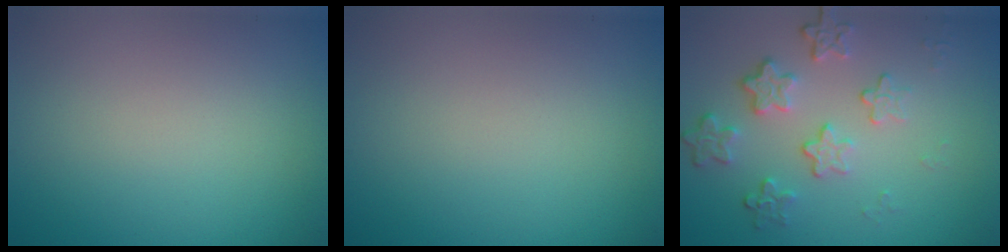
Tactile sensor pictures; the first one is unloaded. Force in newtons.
{"total": 0.0}
{"total": 4.4, "press": 3.1, "slide": 3.1}